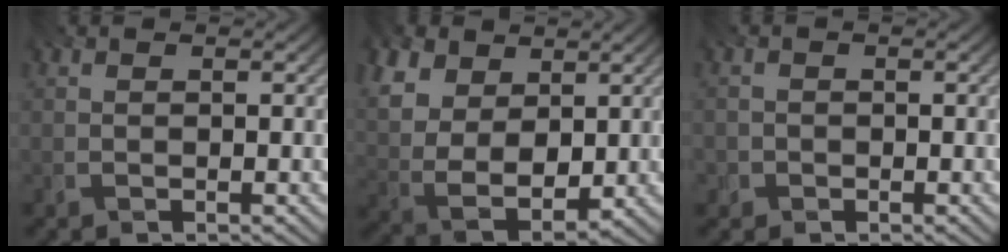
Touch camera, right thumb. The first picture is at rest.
{"total": 10.7, "force": [4.4, 7.0, 6.9], "torque": [-0.192, 0.007, 0.081]}
{"total": 1.3, "force": [-0.8, 0.9, -0.5], "torque": [0.012, -0.004, -0.024]}